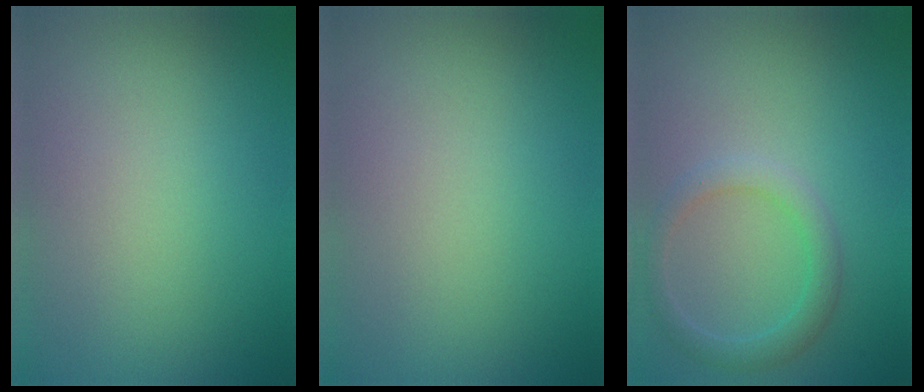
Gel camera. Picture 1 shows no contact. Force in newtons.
{"total": 0.0}
{"total": 2.5, "press": 2.5, "slide": 0.1}